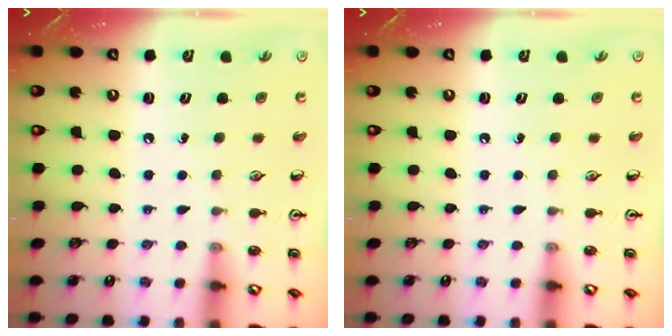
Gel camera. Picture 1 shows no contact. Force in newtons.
{"total": 0.0}